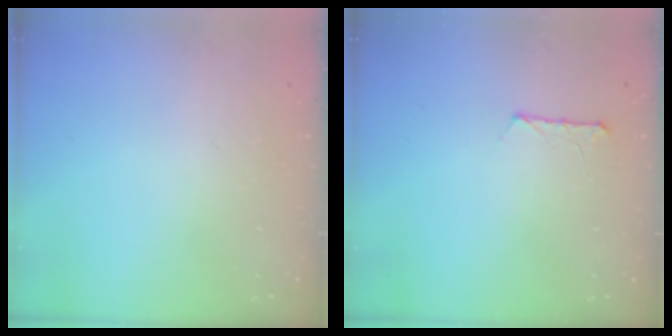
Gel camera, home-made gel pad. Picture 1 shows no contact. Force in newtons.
{"total": 5.6, "press": 5.6, "slide": 0.5}